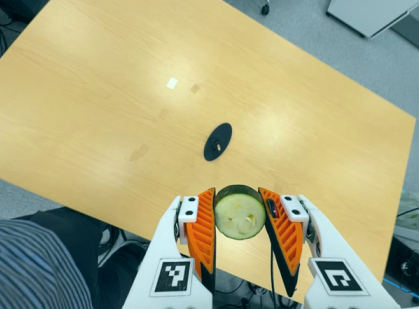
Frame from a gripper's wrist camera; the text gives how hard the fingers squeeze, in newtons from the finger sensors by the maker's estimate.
{"total": 9.8, "left": 9.0, "right": 10.6}